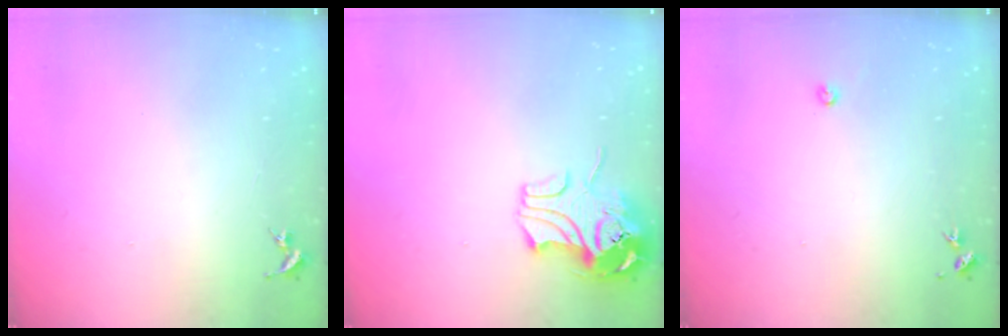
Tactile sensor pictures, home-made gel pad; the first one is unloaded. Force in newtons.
{"total": 10.8, "press": 10.6, "slide": 1.6}
{"total": 2.4, "press": 2.4, "slide": 0.3}